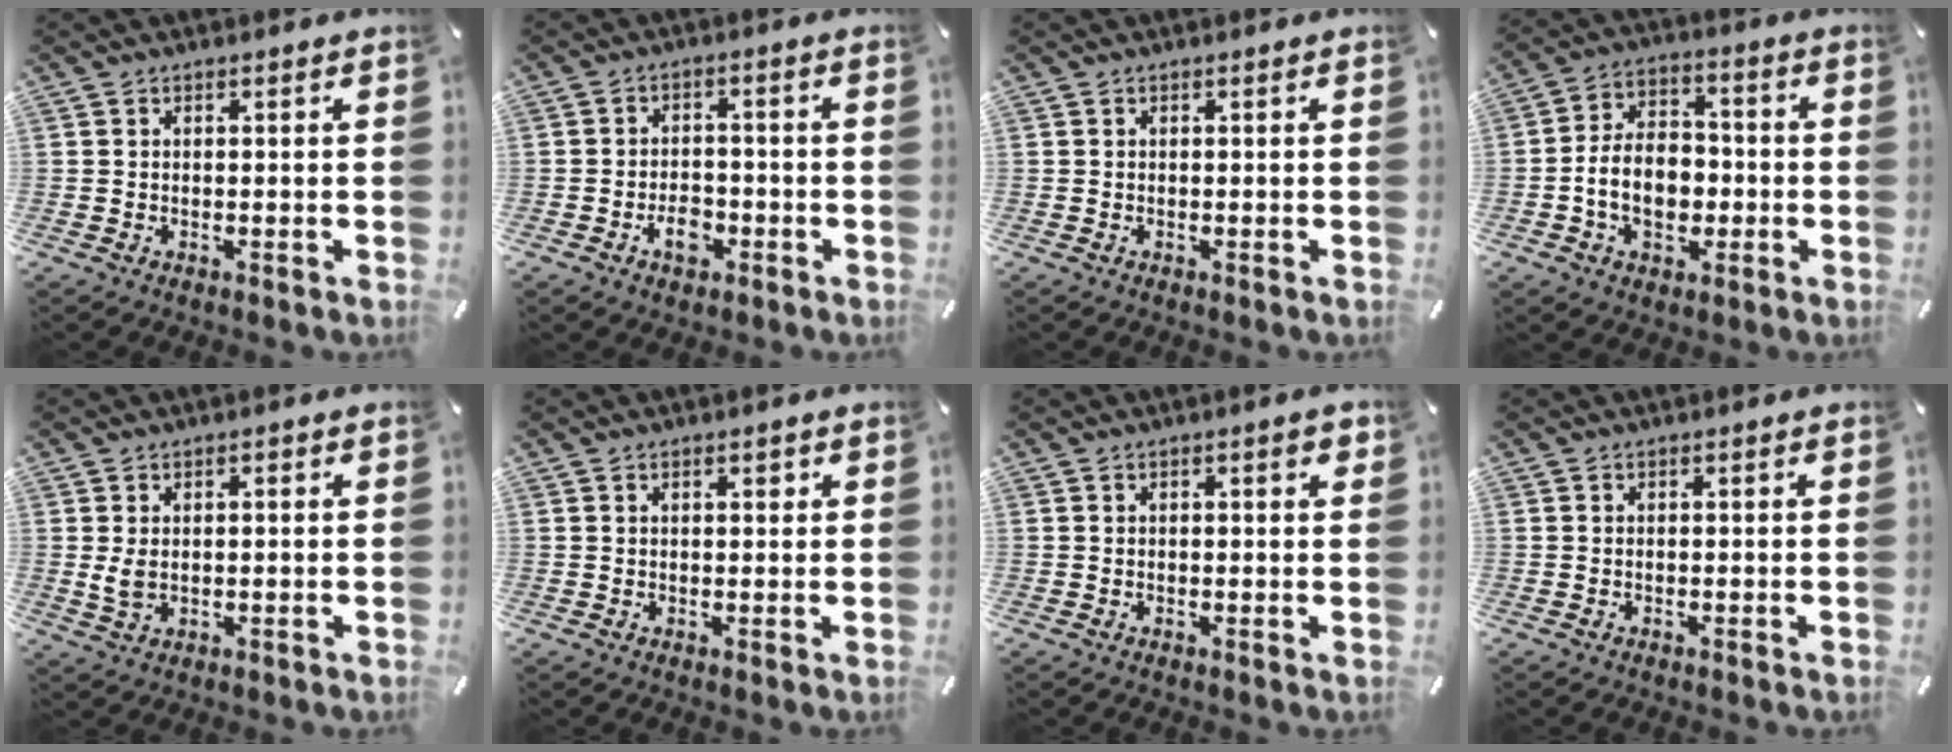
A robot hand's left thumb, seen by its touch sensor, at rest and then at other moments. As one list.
[{"total": 5.3, "force": [-2.5, 3.5, 3.1], "torque": [-0.055, 0.012, -0.042]}, {"total": 0.0}, {"total": 10.5, "force": [-2.6, 7.8, 6.5], "torque": [-0.124, 0.016, -0.047]}, {"total": 3.5, "force": [0.1, 2.3, 2.6], "torque": [-0.056, -0.003, -0.004]}, {"total": 1.5, "force": [0.6, 0.9, 1.1], "torque": [-0.015, 0.001, 0.008]}, {"total": 1.8, "force": [0.6, 0.5, 1.6], "torque": [-0.024, 0.001, 0.008]}, {"total": 0.0}]